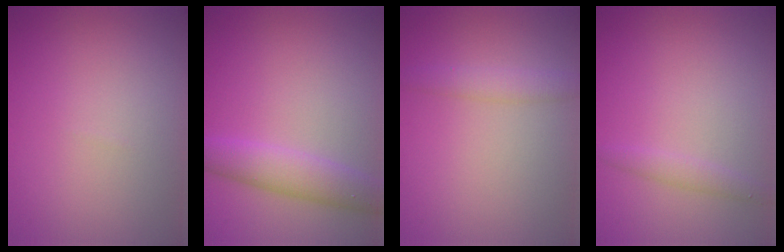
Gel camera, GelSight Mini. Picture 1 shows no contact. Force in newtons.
{"total": 3.9, "press": 3.9, "slide": 0.1}
{"total": 1.9, "press": 1.9, "slide": 0.1}
{"total": 1.3, "press": 1.3, "slide": 0.0}